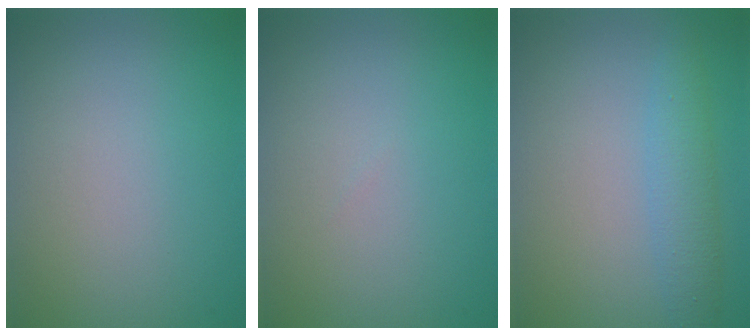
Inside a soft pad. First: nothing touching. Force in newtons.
{"total": 0.0}
{"total": 2.8, "press": 2.8, "slide": 0.0}